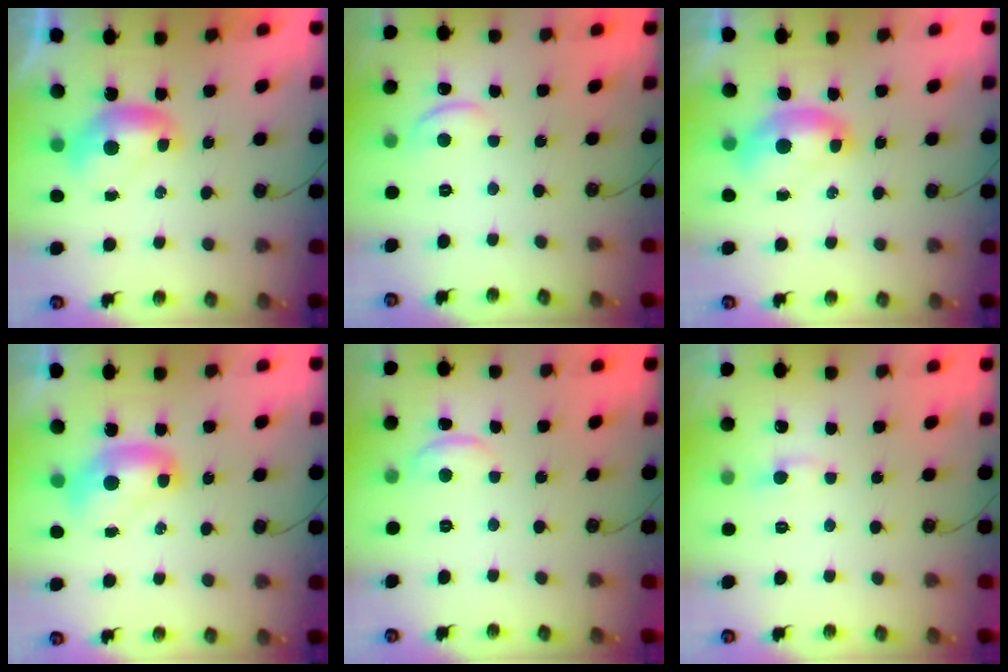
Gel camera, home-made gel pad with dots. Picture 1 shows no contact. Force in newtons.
{"total": 1.9, "press": 1.8, "slide": 0.6}
{"total": 2.0, "press": 1.9, "slide": 0.6}
{"total": 2.2, "press": 2.2, "slide": 0.2}
{"total": 0.6, "press": 0.0, "slide": 0.6}
{"total": 0.6, "press": 0.0, "slide": 0.6}